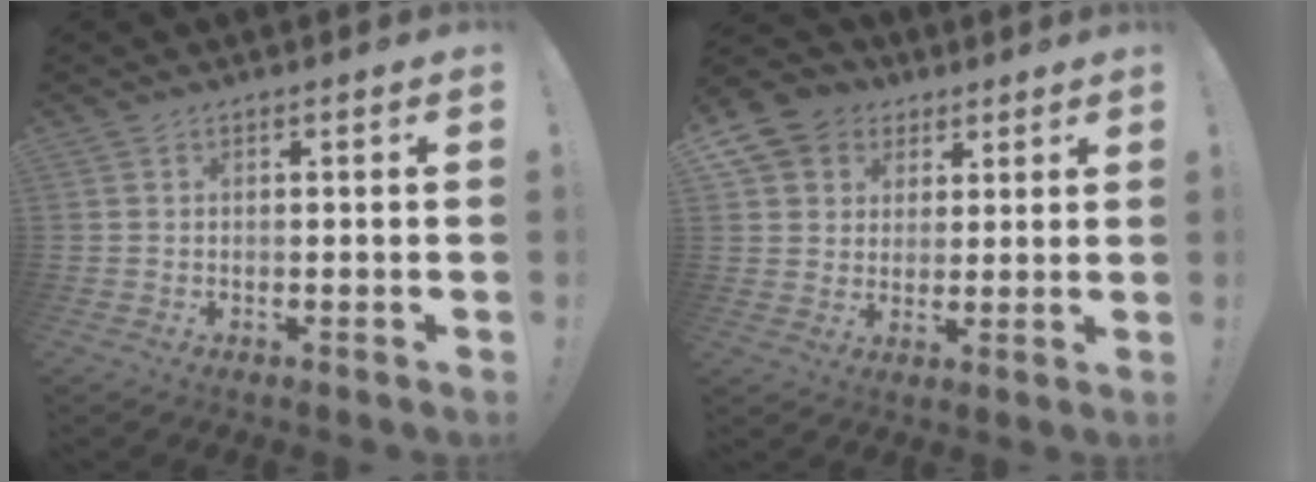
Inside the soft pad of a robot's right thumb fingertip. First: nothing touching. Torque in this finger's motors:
{"motor_torque": [-0.01, 0.14, 0.15, 0.02, 0.01]}